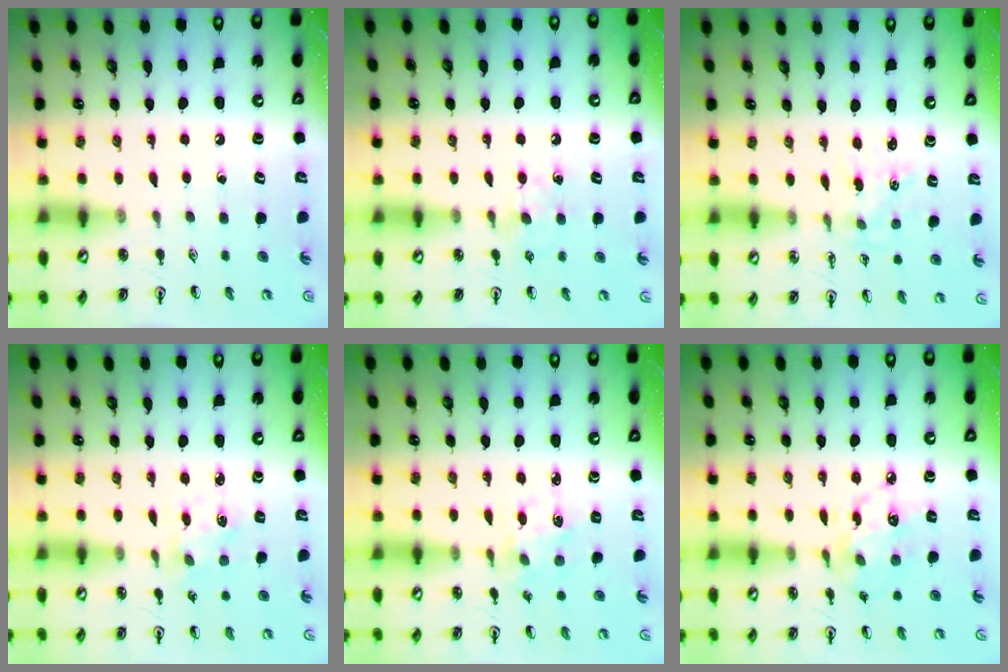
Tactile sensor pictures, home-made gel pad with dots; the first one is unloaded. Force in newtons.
{"total": 5.3, "press": 5.3, "slide": 0.8}
{"total": 1.0, "press": 1.0, "slide": 0.2}
{"total": 0.9, "press": 0.8, "slide": 0.2}
{"total": 2.0, "press": 2.0, "slide": 0.5}
{"total": 11.2, "press": 11.2, "slide": 0.7}